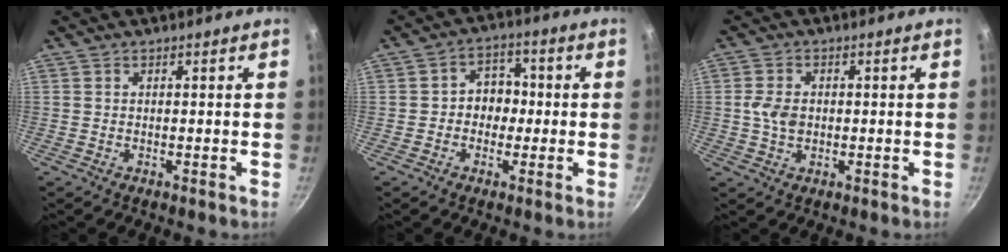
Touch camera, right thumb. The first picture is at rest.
{"total": 6.2, "force": [-0.6, 5.2, 3.3], "torque": [0.000, 0.016, -0.016]}
{"total": 4.5, "force": [-0.1, 3.3, 3.1], "torque": [-0.055, 0.005, -0.004]}